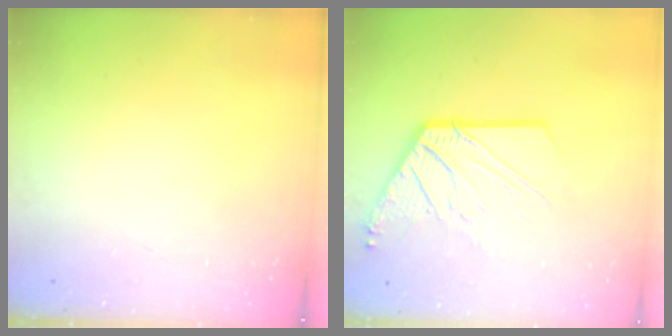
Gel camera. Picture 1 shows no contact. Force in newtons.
{"total": 14.5, "press": 14.4, "slide": 1.4}